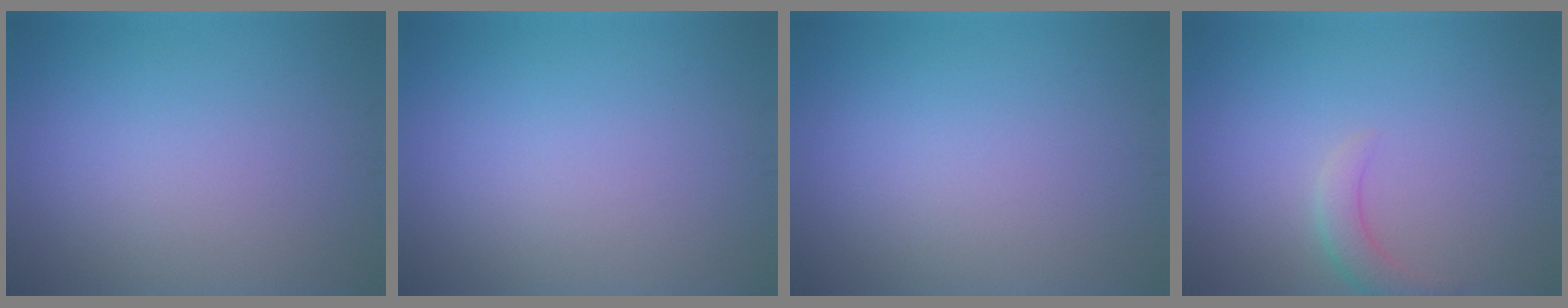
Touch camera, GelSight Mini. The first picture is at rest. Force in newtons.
{"total": 0.0}
{"total": 0.0}
{"total": 2.1, "press": 2.1, "slide": 0.3}